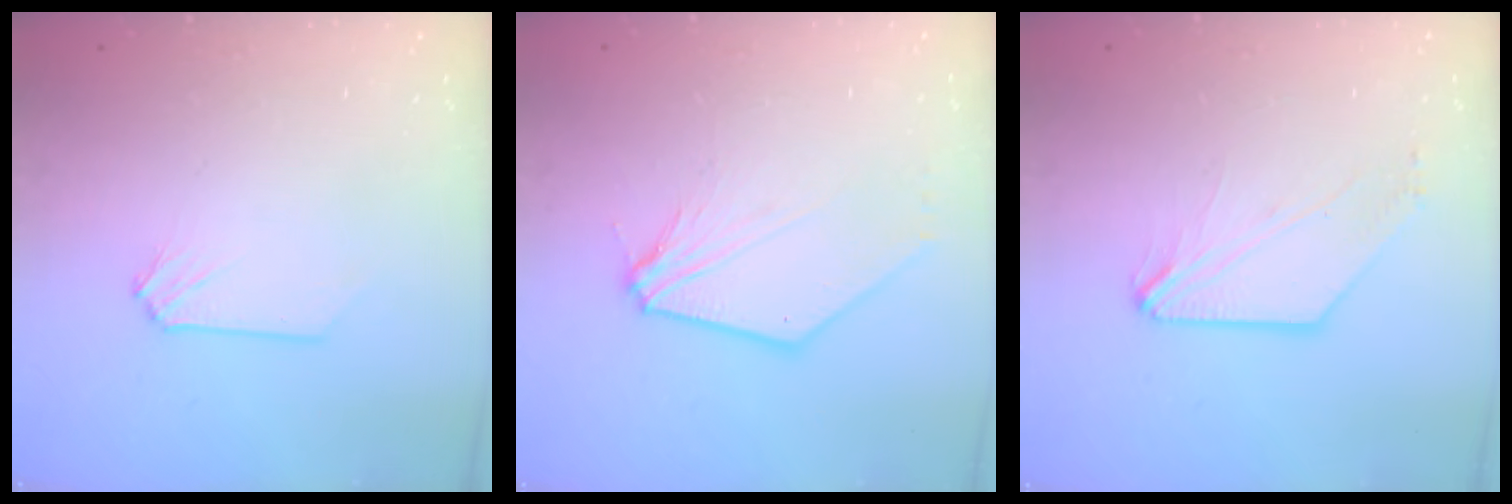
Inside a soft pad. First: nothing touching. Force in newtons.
{"total": 9.9, "press": 9.8, "slide": 1.6}
{"total": 1.6, "press": 1.6, "slide": 0.4}